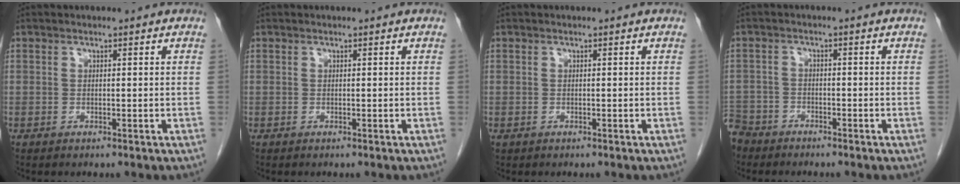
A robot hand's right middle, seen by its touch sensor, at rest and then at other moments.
{"total": 0.0}
{"total": 0.0}
{"total": 6.1, "force": [-5.2, 3.1, 0.2], "torque": [-0.013, -0.007, -0.104]}